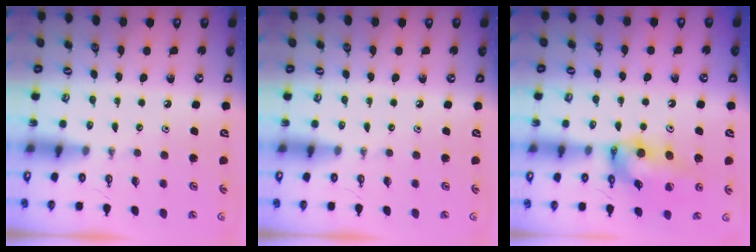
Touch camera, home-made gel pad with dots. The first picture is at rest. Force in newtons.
{"total": 0.0}
{"total": 13.3, "press": 12.9, "slide": 3.2}